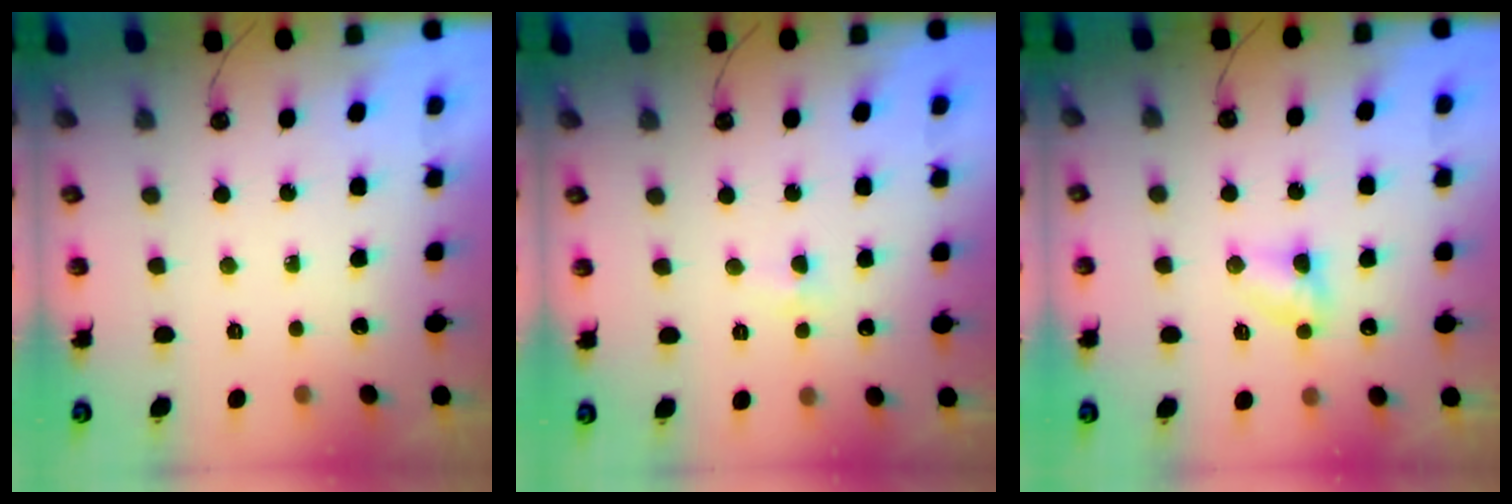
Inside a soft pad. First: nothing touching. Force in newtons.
{"total": 3.3, "press": 3.2, "slide": 0.6}
{"total": 4.9, "press": 4.8, "slide": 0.4}